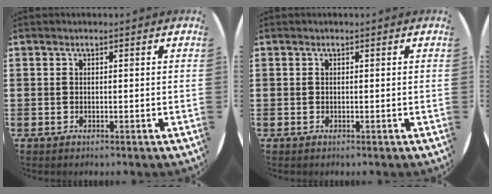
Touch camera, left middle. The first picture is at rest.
{"total": 0.0}